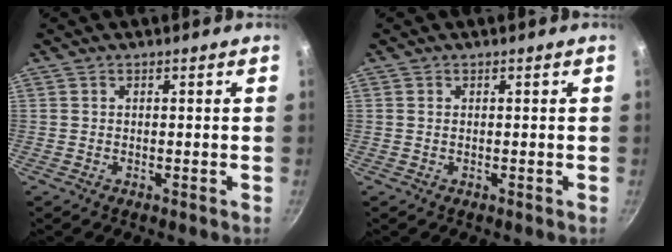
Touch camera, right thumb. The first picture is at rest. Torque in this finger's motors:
{"motor_torque": [0.02, 0.32, 0.22, 0.06, 0.05]}